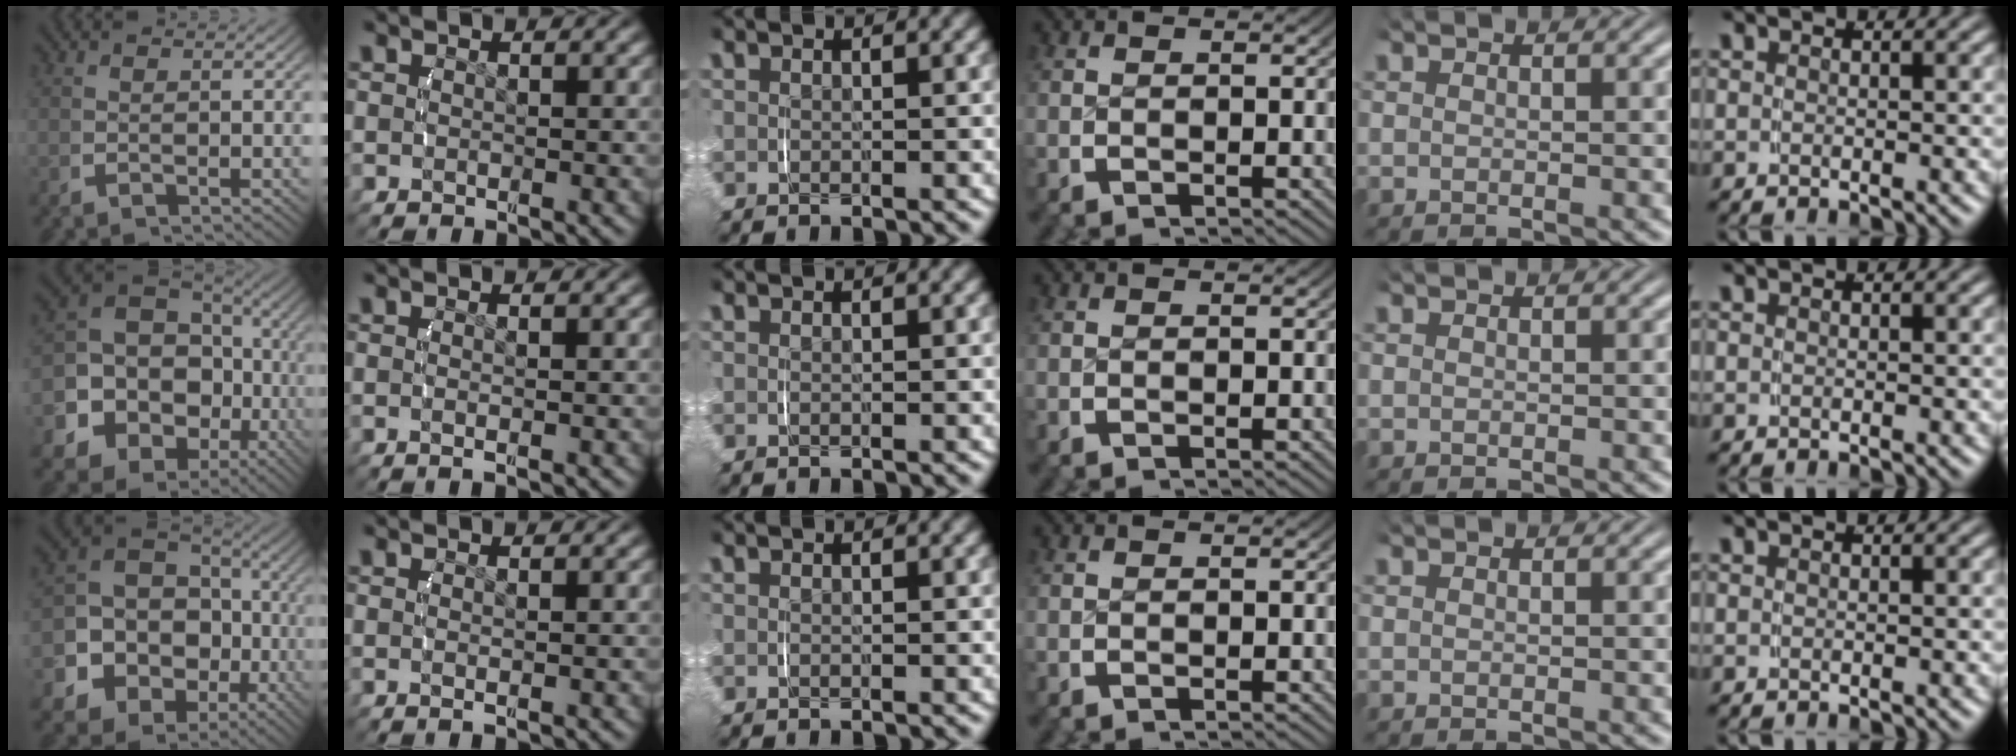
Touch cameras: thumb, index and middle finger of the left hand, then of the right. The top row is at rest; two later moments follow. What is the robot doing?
{"motion": "lift_and_place", "object": "napkin"}